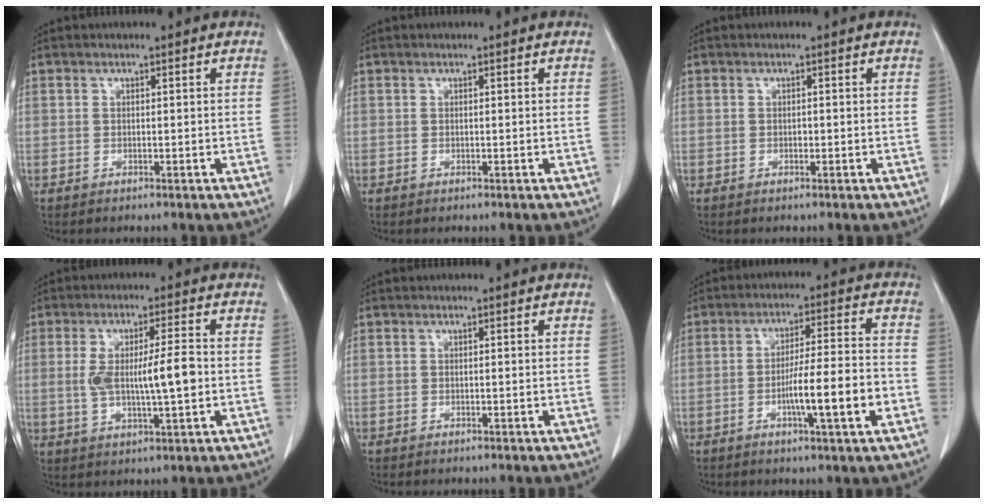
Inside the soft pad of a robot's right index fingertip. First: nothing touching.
{"total": 0.0}
{"total": 0.6, "force": [-0.1, 0.4, 0.4], "torque": [-0.008, 0.002, -0.003]}
{"total": 8.4, "force": [-0.3, 1.3, 8.3], "torque": [-0.153, 0.006, -0.002]}
{"total": 0.0}
{"total": 10.2, "force": [-3.3, 0.1, 9.7], "torque": [-0.156, 0.001, -0.055]}